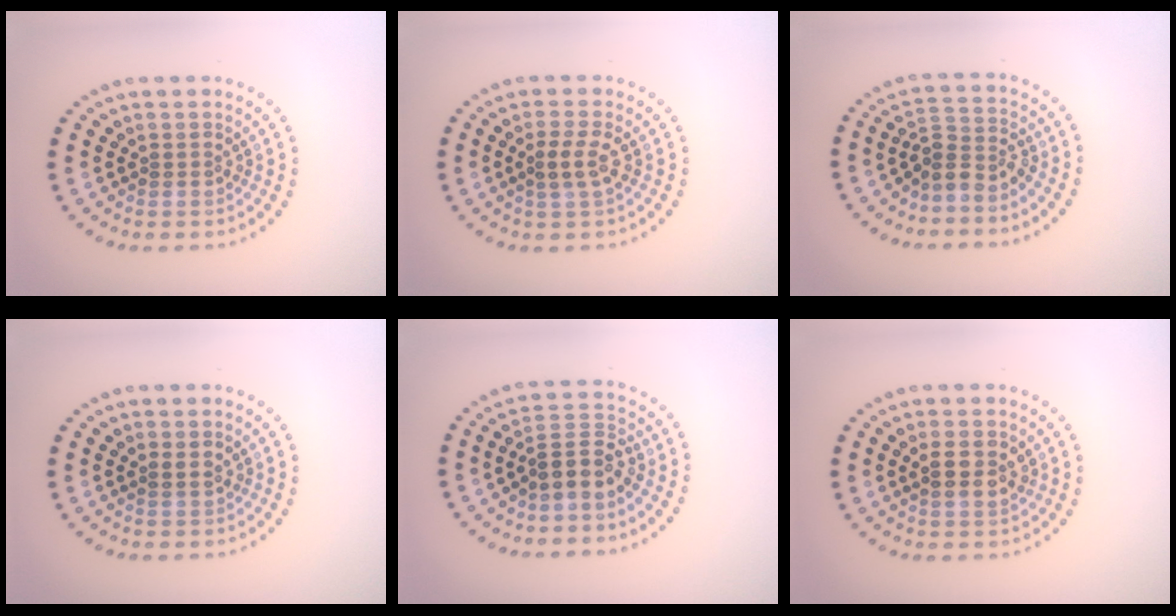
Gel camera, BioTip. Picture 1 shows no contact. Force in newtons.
{"total": 2.1, "press": 1.9, "slide": 0.8}
{"total": 2.7, "press": 2.0, "slide": 1.9}
{"total": 0.6, "press": 0.4, "slide": 0.4}
{"total": 3.2, "press": 2.8, "slide": 1.5}
{"total": 2.6, "press": 2.5, "slide": 0.6}